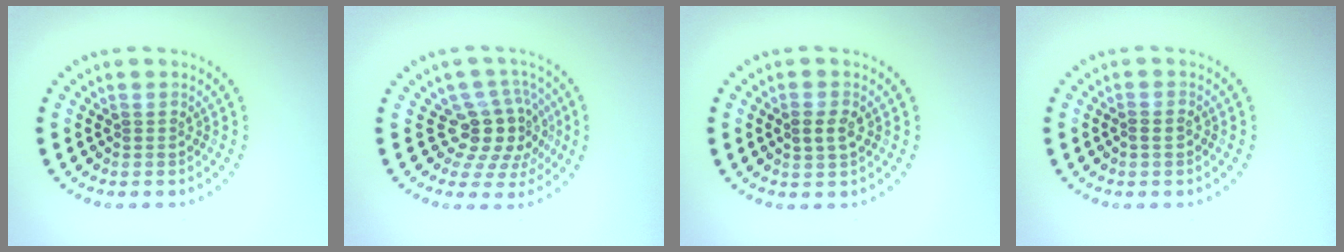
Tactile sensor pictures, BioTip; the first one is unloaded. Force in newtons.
{"total": 4.4, "press": 3.4, "slide": 2.8}
{"total": 1.8, "press": 1.8, "slide": 0.2}
{"total": 0.7, "press": 0.6, "slide": 0.4}